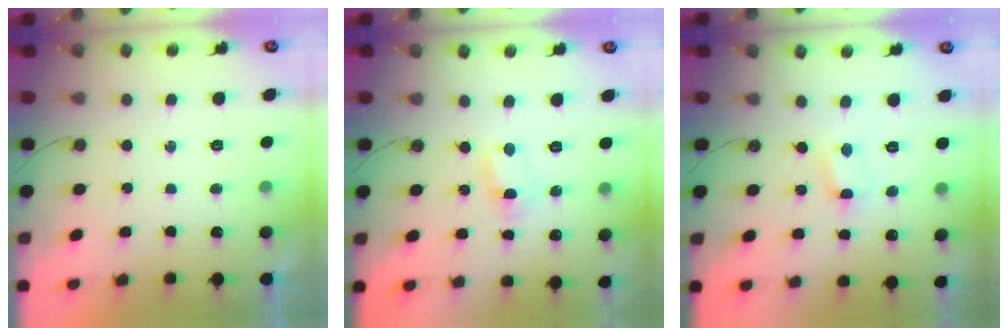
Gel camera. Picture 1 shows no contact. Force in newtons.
{"total": 1.8, "press": 1.8, "slide": 0.2}
{"total": 0.5, "press": 0.3, "slide": 0.4}